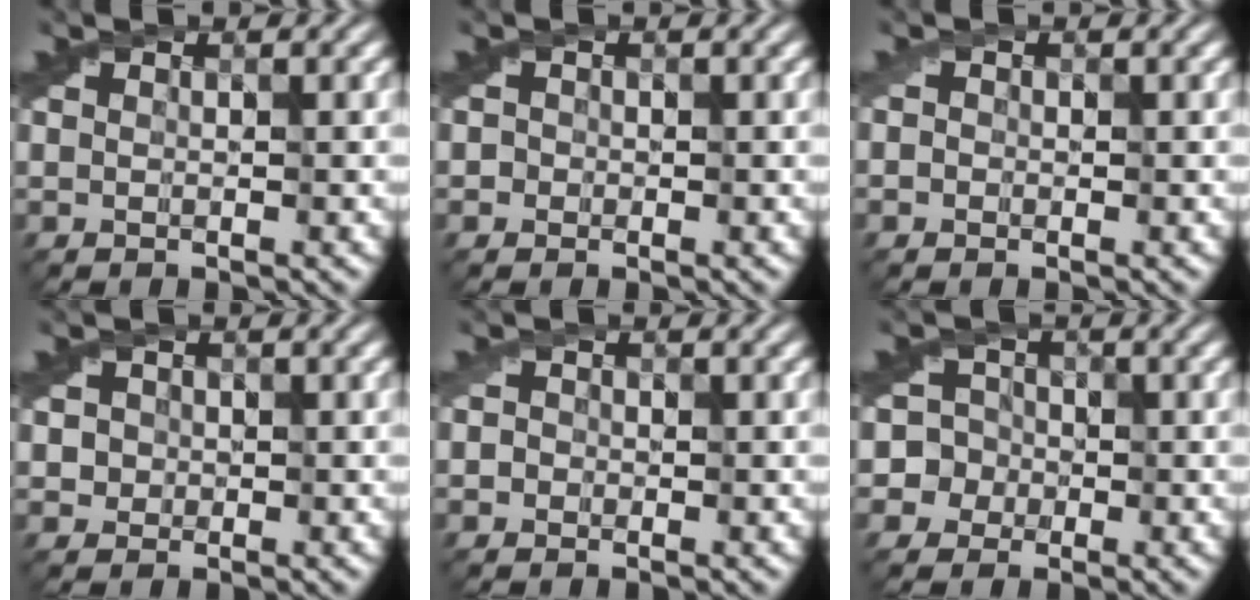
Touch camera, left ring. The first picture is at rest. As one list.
[{"total": 1.1, "force": [-0.3, 1.0, 0.2], "torque": [0.004, -0.006, -0.013]}, {"total": 0.7, "force": [-0.4, 0.6, 0.1], "torque": [0.005, -0.004, -0.012]}, {"total": 2.5, "force": [0.2, 2.2, 1.0], "torque": [-0.027, 0.006, 0.012]}, {"total": 1.5, "force": [-0.1, 1.4, 0.6], "torque": [-0.002, 0.000, -0.017]}, {"total": 6.0, "force": [-0.5, 5.6, 2.2], "torque": [-0.013, 0.030, -0.059]}]